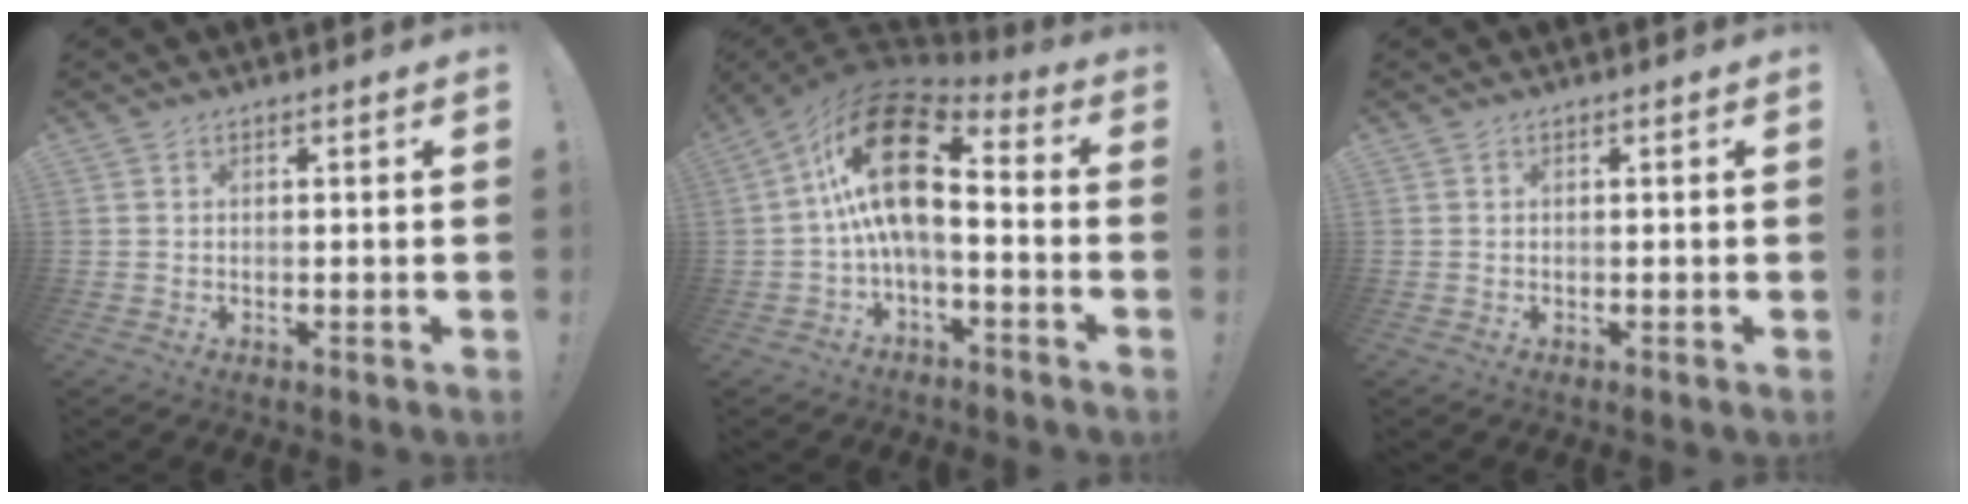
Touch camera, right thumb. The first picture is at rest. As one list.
[{"total": 19.9, "force": [3.1, 9.3, 17.3], "torque": [-0.320, -0.008, 0.058]}, {"total": 0.0}]